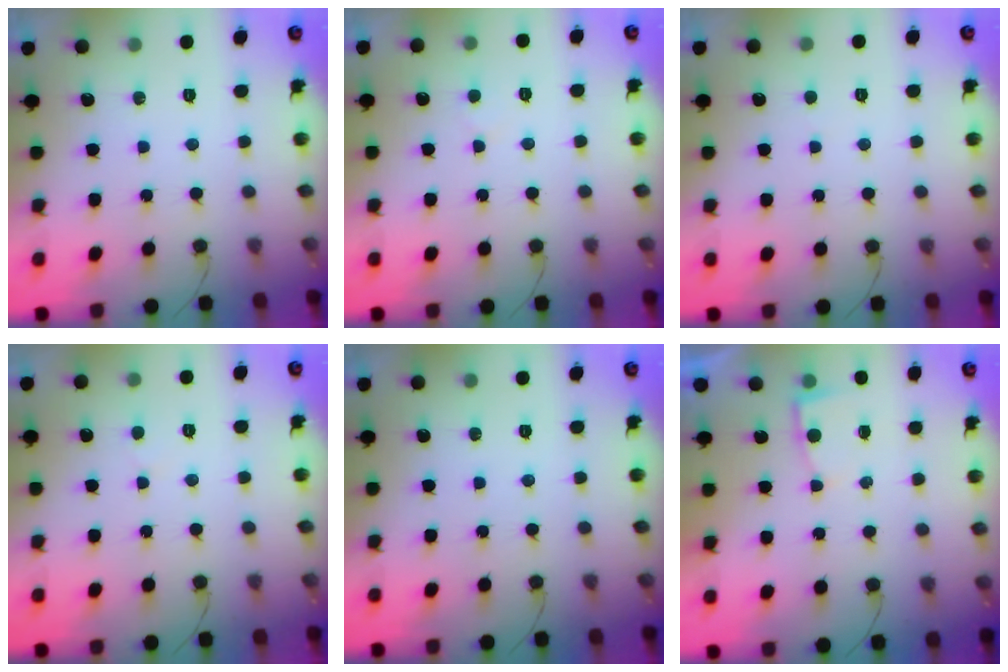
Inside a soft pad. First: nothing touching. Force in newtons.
{"total": 2.6, "press": 2.6, "slide": 0.2}
{"total": 2.7, "press": 2.7, "slide": 0.3}
{"total": 2.6, "press": 2.6, "slide": 0.2}
{"total": 0.0}
{"total": 2.8, "press": 2.8, "slide": 0.3}